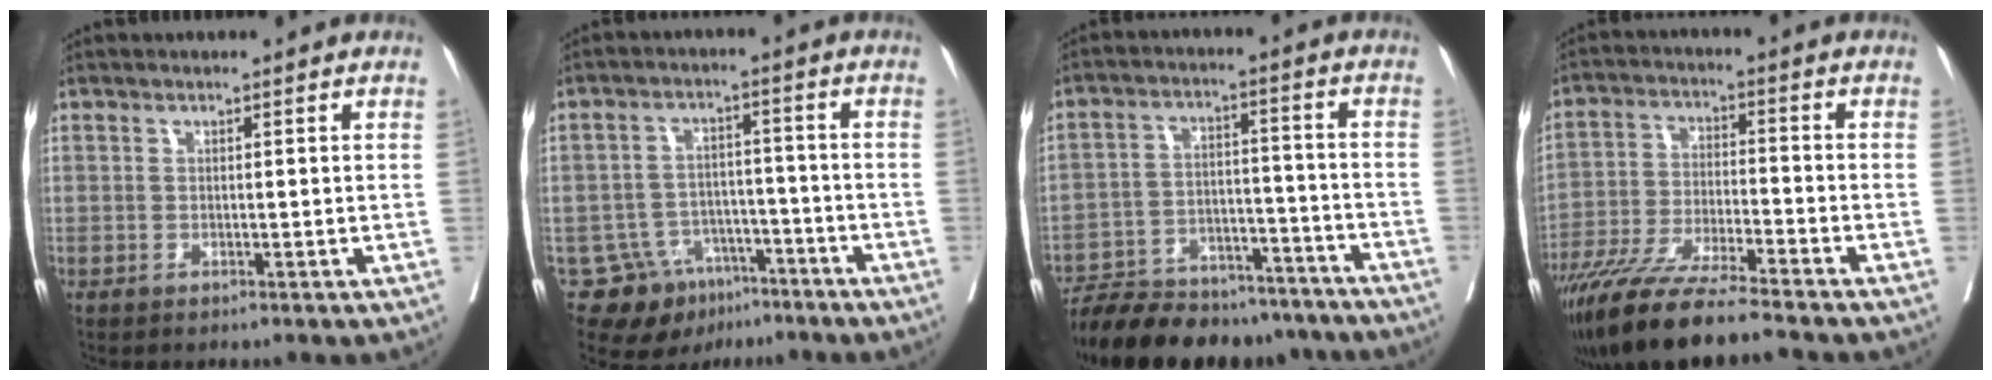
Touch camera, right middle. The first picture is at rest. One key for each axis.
{"total": 8.4, "fx": -5.3, "fy": 6.2, "fz": 1.8, "tx": -0.027, "ty": 0.019, "tz": -0.075}
{"total": 21.6, "fx": -19.1, "fy": 6.4, "fz": 7.9, "tx": -0.152, "ty": -0.003, "tz": -0.278}
{"total": 12.5, "fx": -10.4, "fy": 0.1, "fz": 7.0, "tx": -0.127, "ty": -0.032, "tz": -0.183}